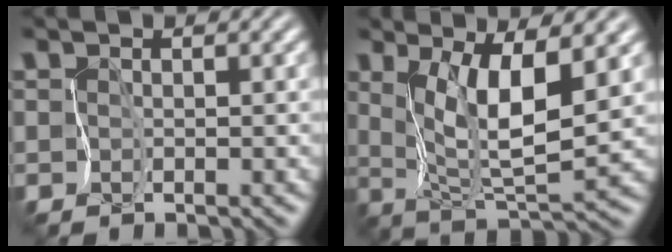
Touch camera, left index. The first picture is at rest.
{"total": 5.7, "force": [1.9, 1.3, 5.3], "torque": [-0.103, -0.020, 0.042]}